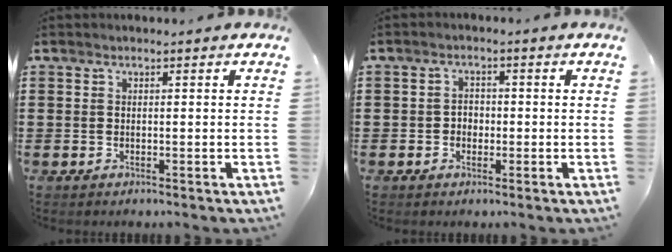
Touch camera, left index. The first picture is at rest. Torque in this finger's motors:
{"motor_torque": [0.05, 0.04, 0.03, 0.00]}